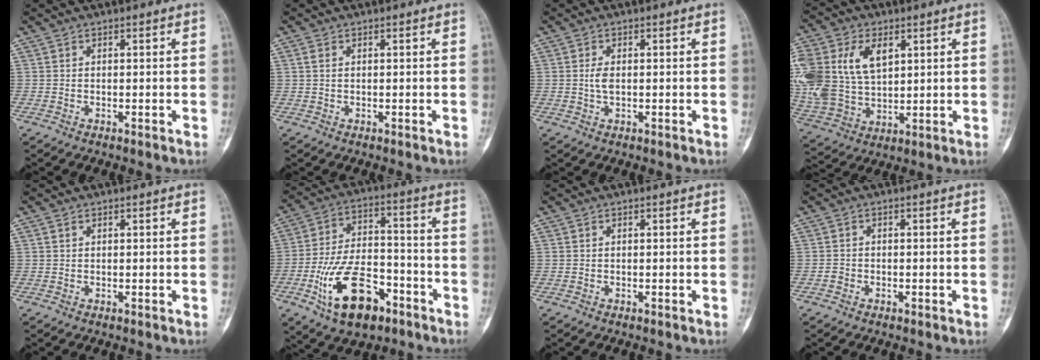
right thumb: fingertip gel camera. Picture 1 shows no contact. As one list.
[{"total": 1.3, "force": [0.5, 0.8, 1.0], "torque": [-0.026, 0.002, 0.013]}, {"total": 2.4, "force": [0.1, 1.3, 2.0], "torque": [-0.043, 0.000, 0.003]}, {"total": 21.2, "force": [6.2, 14.3, 14.4], "torque": [-0.331, 0.009, 0.129]}, {"total": 0.6, "force": [0.4, 0.4, 0.3], "torque": [-0.007, 0.002, 0.007]}, {"total": 17.0, "force": [-8.1, 9.0, 11.9], "torque": [-0.198, 0.052, -0.132]}, {"total": 0.0}, {"total": 1.0, "force": [-0.5, 0.8, 0.3], "torque": [-0.002, 0.003, -0.012]}]